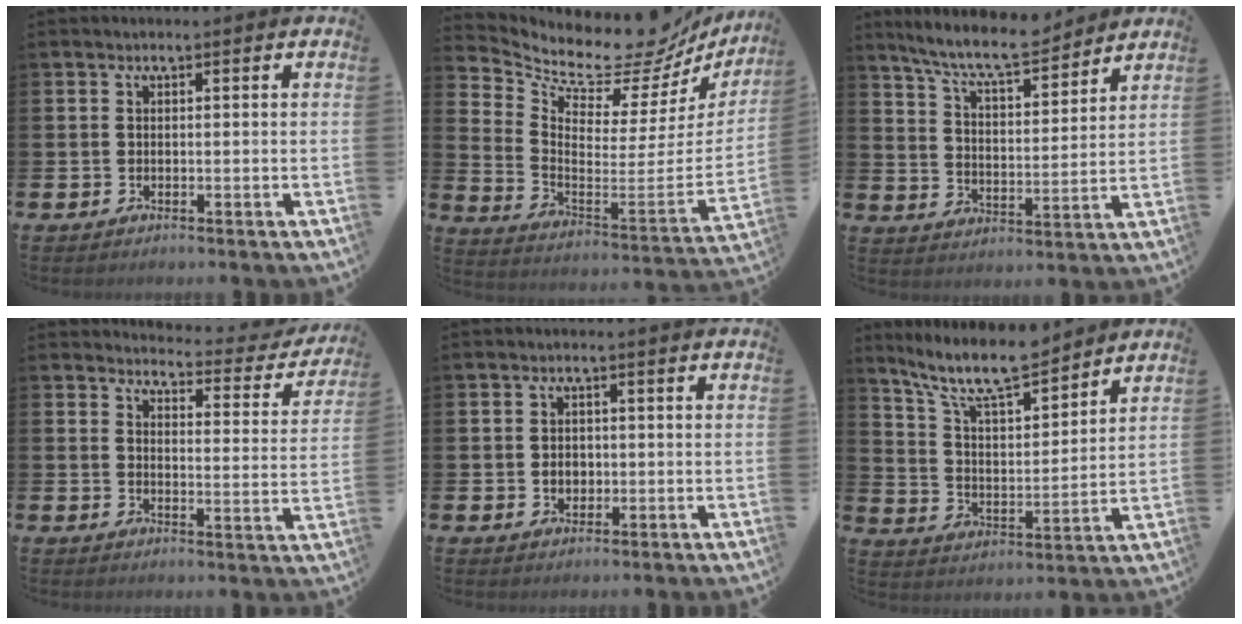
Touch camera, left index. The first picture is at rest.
{"total": 9.3, "force": [8.3, 3.4, 2.4], "torque": [-0.063, -0.085, 0.130]}
{"total": 8.7, "force": [8.0, 1.3, 3.2], "torque": [-0.083, -0.045, 0.141]}
{"total": 3.4, "force": [3.3, 1.0, 0.6], "torque": [-0.015, -0.033, 0.046]}
{"total": 2.2, "force": [-0.2, 1.9, 1.1], "torque": [-0.004, 0.001, -0.010]}
{"total": 10.6, "force": [9.3, 2.1, 4.7], "torque": [-0.117, -0.047, 0.165]}